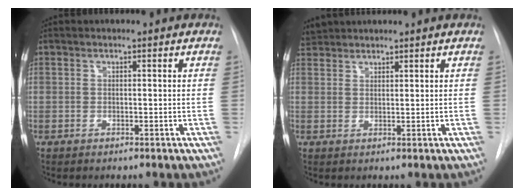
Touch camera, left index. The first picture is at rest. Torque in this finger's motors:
{"motor_torque": [0.30, -0.06, -0.07, -0.02]}